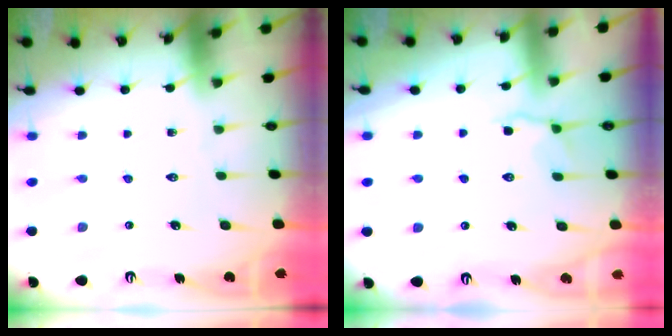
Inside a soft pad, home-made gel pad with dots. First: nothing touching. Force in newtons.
{"total": 4.8, "press": 4.3, "slide": 2.1}